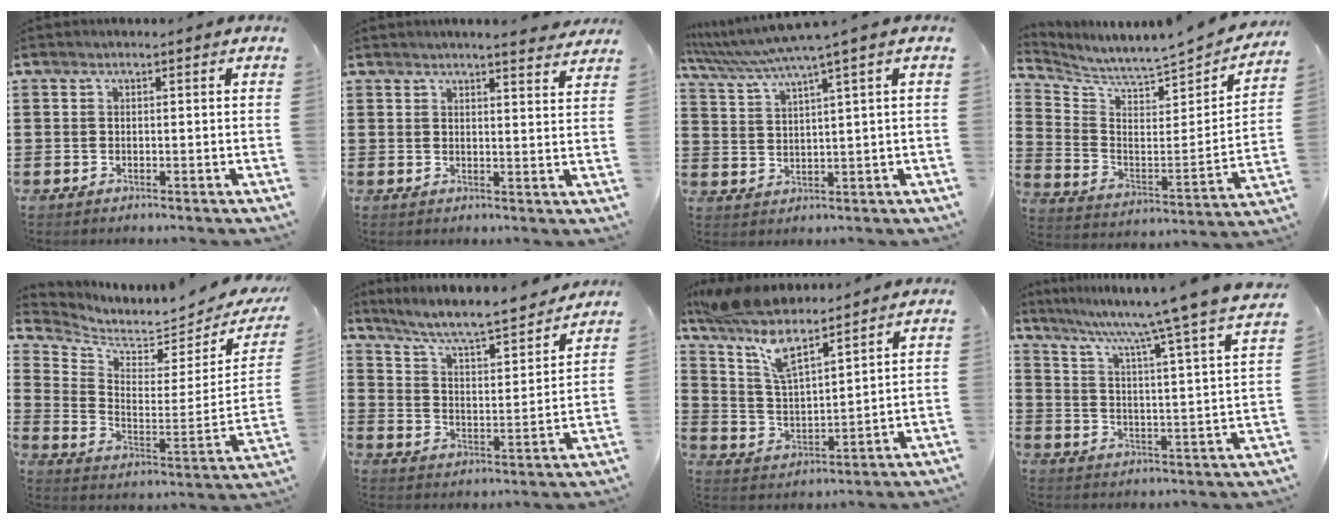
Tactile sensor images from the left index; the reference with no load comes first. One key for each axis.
{"total": 3.2, "fx": 3.1, "fy": -0.4, "fz": 0.8, "tx": -0.017, "ty": -0.011, "tz": 0.055}
{"total": 5.5, "fx": 4.0, "fy": -1.2, "fz": 3.6, "tx": -0.088, "ty": -0.031, "tz": 0.062}
{"total": 4.4, "fx": 4.3, "fy": -0.2, "fz": 1.0, "tx": -0.048, "ty": -0.056, "tz": 0.064}
{"total": 3.8, "fx": 3.7, "fy": 0.3, "fz": 1.0, "tx": -0.047, "ty": -0.052, "tz": 0.059}
{"total": 6.9, "fx": 6.2, "fy": 0.1, "fz": 3.0, "tx": -0.082, "ty": -0.043, "tz": 0.100}
{"total": 9.9, "fx": 7.6, "fy": 1.9, "fz": 6.0, "tx": -0.147, "ty": -0.036, "tz": 0.134}
{"total": 8.2, "fx": 7.0, "fy": -2.0, "fz": 3.9, "tx": -0.096, "ty": -0.065, "tz": 0.103}